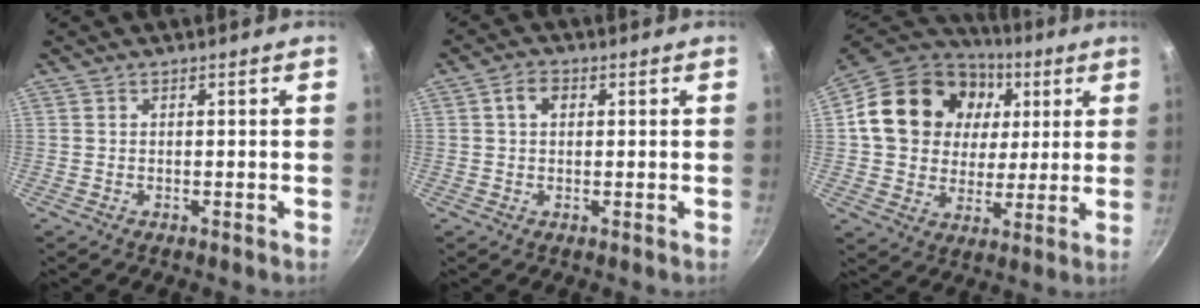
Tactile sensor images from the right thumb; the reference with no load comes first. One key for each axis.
{"total": 3.3, "fx": 0.8, "fy": 2.4, "fz": 2.2, "tx": -0.033, "ty": 0.006, "tz": 0.009}
{"total": 21.7, "fx": 5.4, "fy": 17.5, "fz": 11.6, "tx": -0.192, "ty": 0.011, "tz": 0.088}